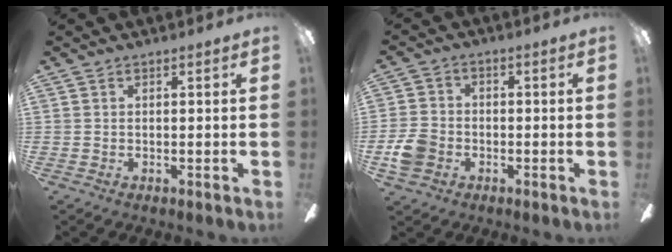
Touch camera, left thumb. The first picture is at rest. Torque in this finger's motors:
{"motor_torque": [-0.47, 0.60, 0.17, -0.16, 0.00]}